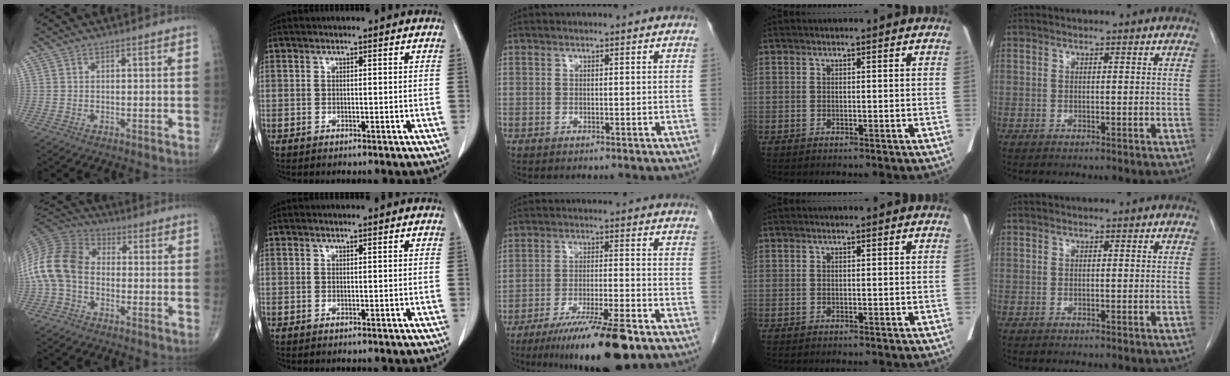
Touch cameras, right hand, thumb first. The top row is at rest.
{"thumb": {"total": 12.7, "force": [-1.9, 9.1, 8.7], "torque": [-0.177, 0.032, -0.052]}, "middle": {"total": 13.8, "force": [-9.6, 1.0, 9.9], "torque": [-0.155, -0.033, -0.158]}}